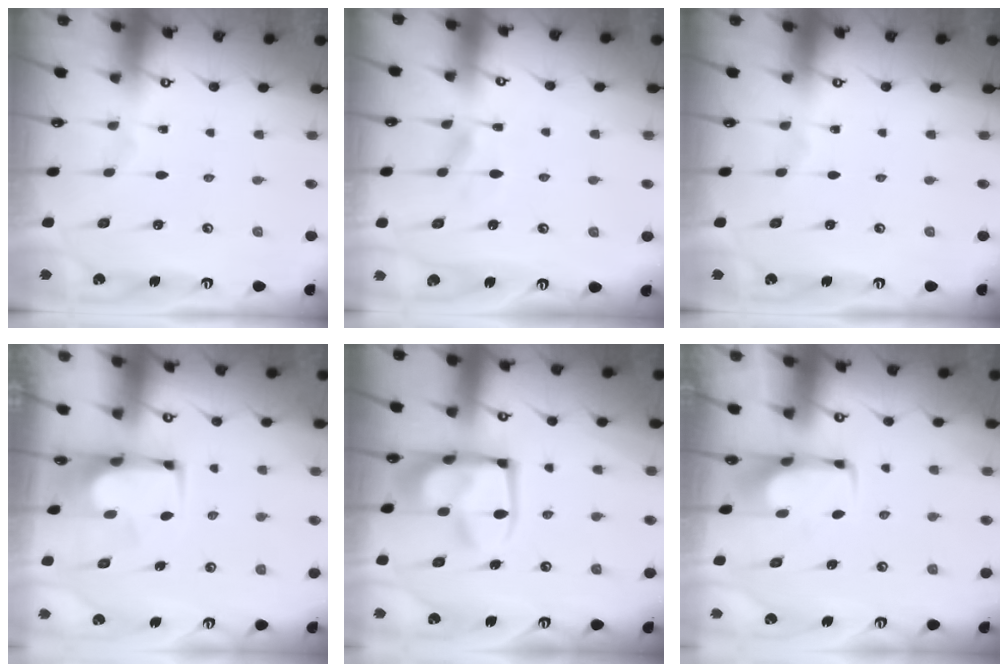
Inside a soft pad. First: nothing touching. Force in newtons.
{"total": 5.6, "press": 5.6, "slide": 0.5}
{"total": 0.0}
{"total": 0.6, "press": 0.3, "slide": 0.5}
{"total": 13.5, "press": 13.4, "slide": 1.6}
{"total": 1.6, "press": 1.6, "slide": 0.5}